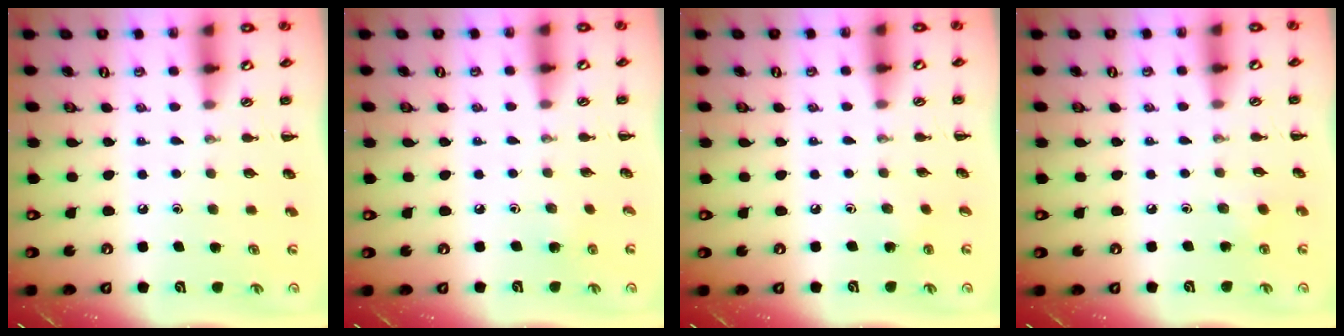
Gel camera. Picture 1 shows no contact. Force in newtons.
{"total": 2.7, "press": 2.6, "slide": 1.0}
{"total": 3.9, "press": 3.7, "slide": 1.0}
{"total": 1.8, "press": 1.7, "slide": 0.6}